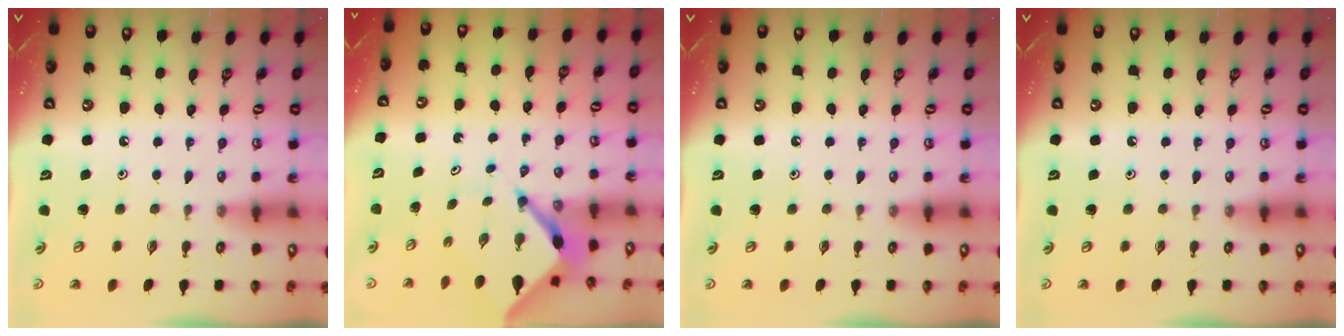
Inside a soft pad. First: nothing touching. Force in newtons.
{"total": 6.4, "press": 6.4, "slide": 0.6}
{"total": 0.0}
{"total": 0.0}